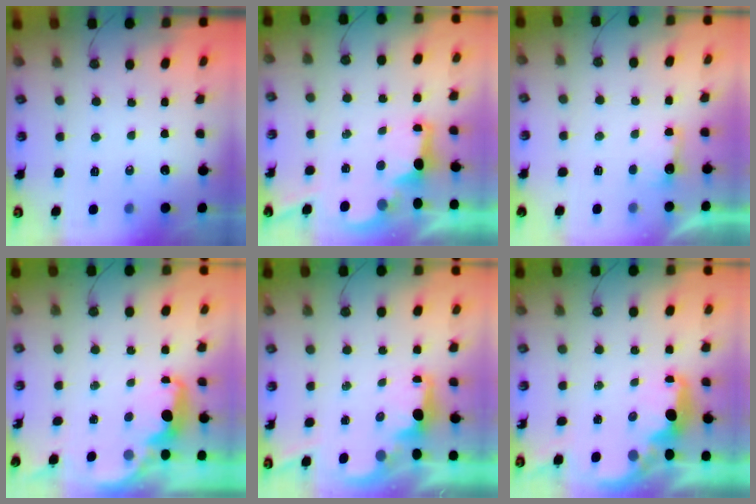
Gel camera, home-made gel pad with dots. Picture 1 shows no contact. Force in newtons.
{"total": 2.7, "press": 2.6, "slide": 0.7}
{"total": 2.3, "press": 2.1, "slide": 0.9}
{"total": 2.2, "press": 2.1, "slide": 0.7}
{"total": 1.7, "press": 1.6, "slide": 0.7}
{"total": 2.8, "press": 2.8, "slide": 0.5}